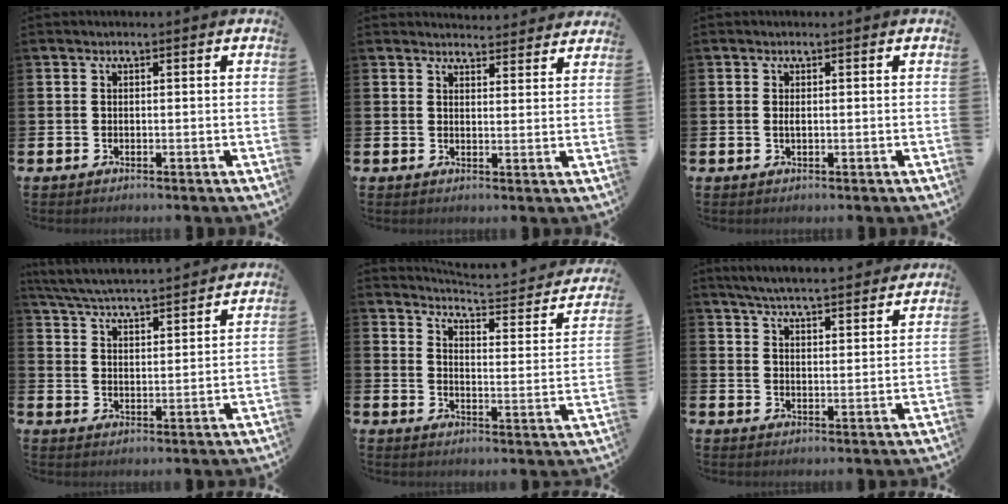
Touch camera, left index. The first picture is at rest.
{"total": 3.9, "force": [3.9, 0.5, -0.1], "torque": [0.006, -0.026, 0.069]}
{"total": 0.6, "force": [0.1, 0.1, 0.5], "torque": [-0.009, -0.001, 0.001]}
{"total": 5.6, "force": [5.5, 0.2, 0.8], "torque": [-0.043, -0.041, 0.096]}
{"total": 4.0, "force": [3.8, 0.3, 1.2], "torque": [-0.038, -0.040, 0.056]}
{"total": 5.8, "force": [5.7, 0.1, 1.2], "torque": [-0.036, -0.037, 0.100]}